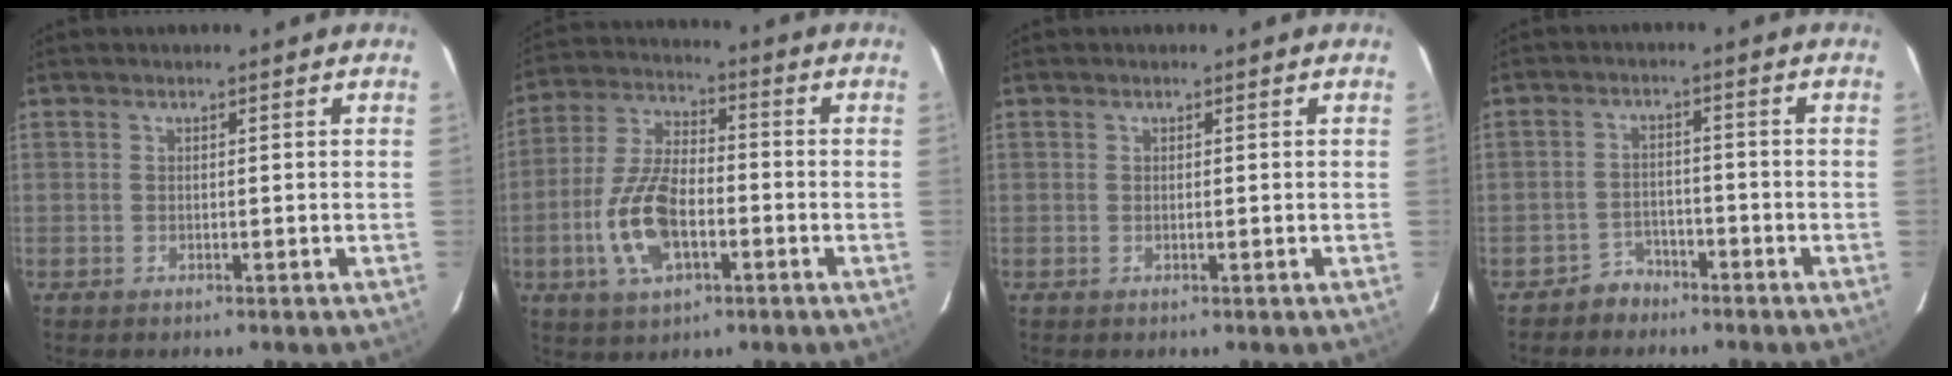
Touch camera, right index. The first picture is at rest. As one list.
[{"total": 12.8, "force": [-4.1, 6.3, 10.4], "torque": [-0.224, 0.005, -0.074]}, {"total": 0.0}, {"total": 3.8, "force": [-3.0, 2.3, 0.0], "torque": [-0.007, 0.015, -0.052]}]